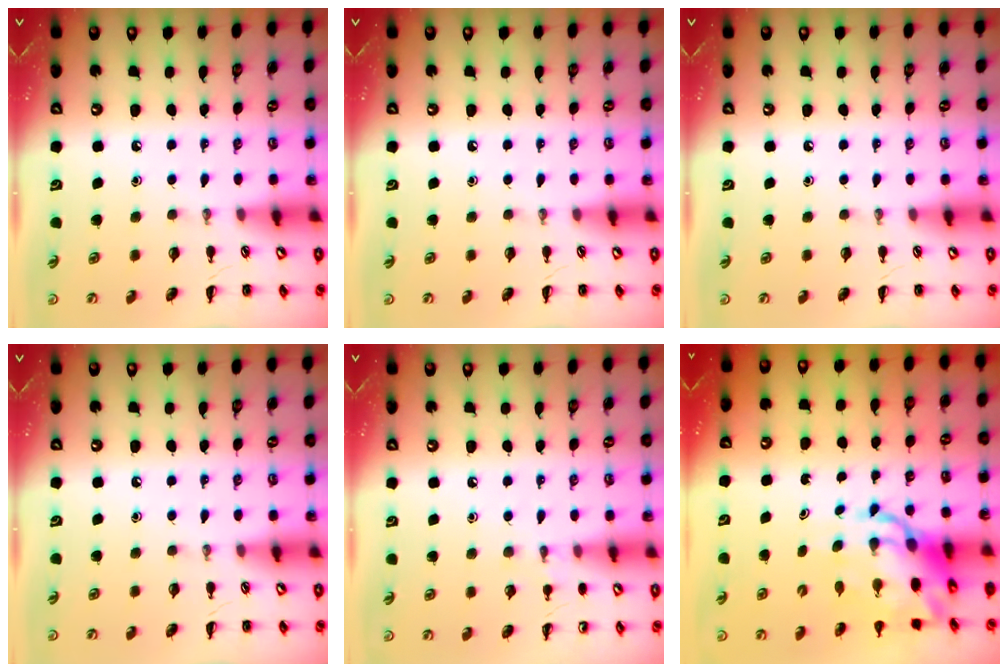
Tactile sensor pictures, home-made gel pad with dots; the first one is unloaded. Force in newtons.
{"total": 0.0}
{"total": 0.0}
{"total": 0.0}
{"total": 5.2, "press": 5.1, "slide": 1.3}
{"total": 10.2, "press": 9.9, "slide": 2.7}